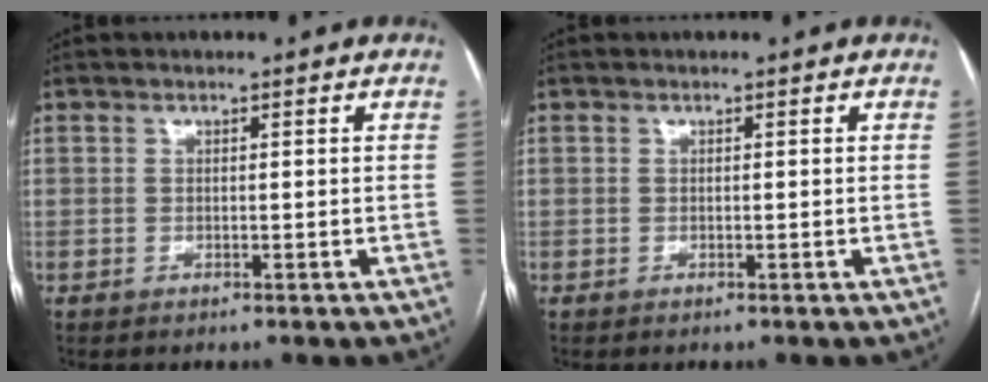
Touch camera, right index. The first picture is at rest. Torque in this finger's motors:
{"motor_torque": [0.05, 0.02, 0.00, 0.01]}